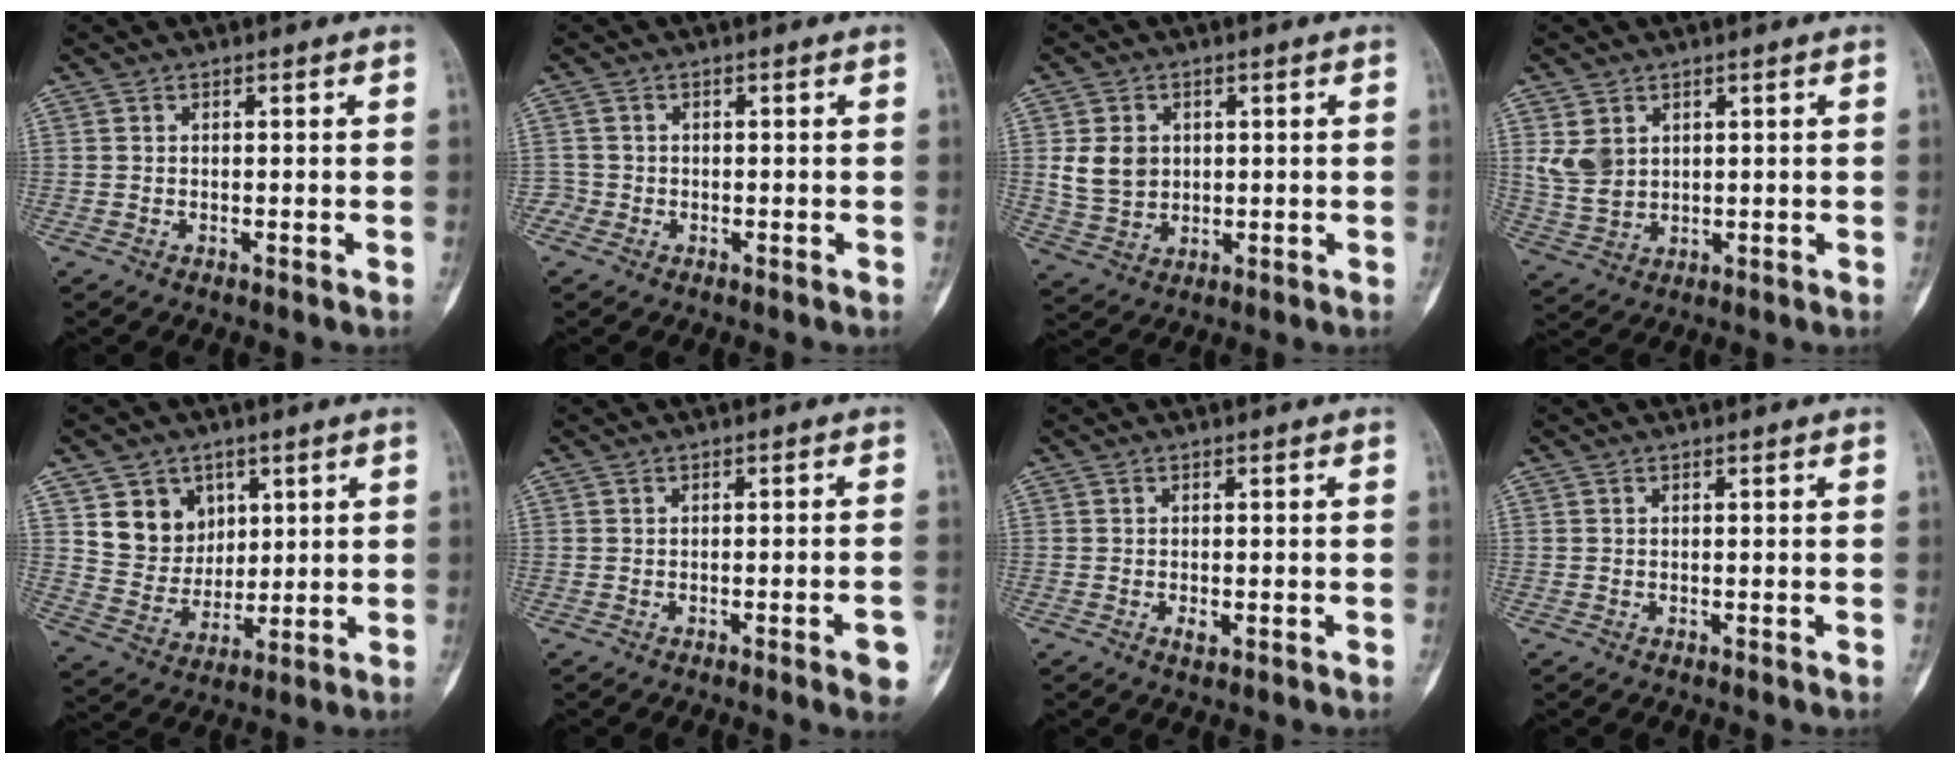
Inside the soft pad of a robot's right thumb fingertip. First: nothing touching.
{"total": 1.7, "force": [-0.7, 1.5, -0.2], "torque": [0.016, 0.008, -0.018]}
{"total": 7.3, "force": [1.3, 5.9, 4.0], "torque": [-0.056, -0.006, 0.034]}
{"total": 6.1, "force": [2.1, 4.6, 3.4], "torque": [-0.057, -0.009, 0.057]}
{"total": 10.1, "force": [4.4, 8.5, 3.1], "torque": [-0.017, -0.025, 0.090]}
{"total": 4.4, "force": [-2.0, 0.5, 3.9], "torque": [-0.046, 0.007, -0.026]}
{"total": 1.5, "force": [-0.5, 0.8, 1.2], "torque": [-0.017, -0.001, -0.005]}
{"total": 0.0}